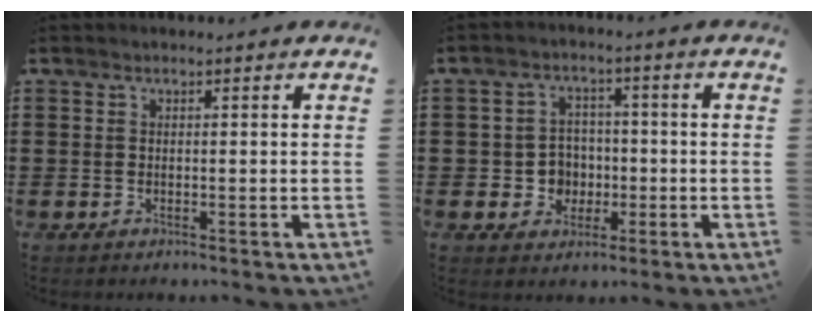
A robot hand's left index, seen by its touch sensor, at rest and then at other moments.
{"total": 4.8, "force": [-0.8, 4.5, 1.6], "torque": [-0.038, 0.009, -0.017]}